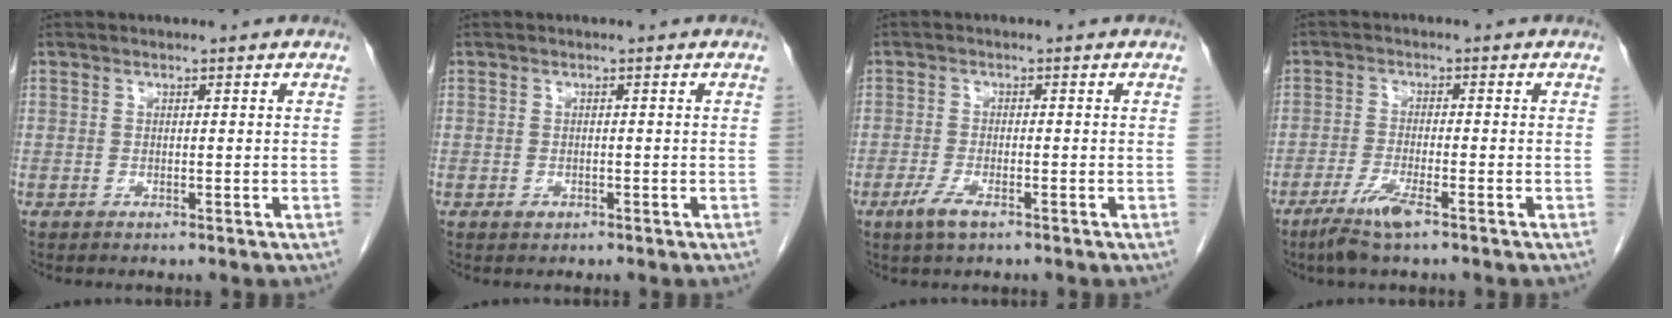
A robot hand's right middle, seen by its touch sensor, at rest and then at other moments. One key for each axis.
{"total": 0.8, "fx": -0.4, "fy": 0.6, "fz": 0.3, "tx": -0.007, "ty": 0.001, "tz": -0.004}
{"total": 3.1, "fx": -1.9, "fy": 0.8, "fz": 2.4, "tx": -0.056, "ty": -0.005, "tz": -0.038}
{"total": 5.0, "fx": -3.3, "fy": 0.2, "fz": 3.7, "tx": -0.084, "ty": -0.012, "tz": -0.065}